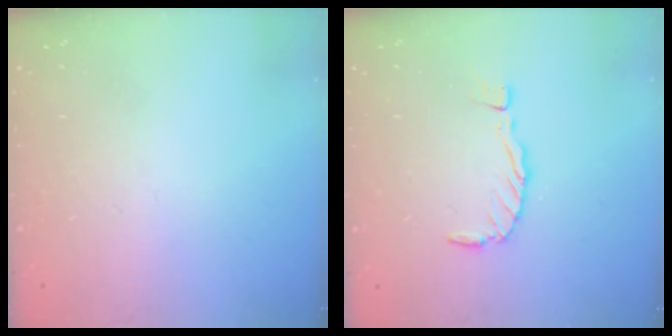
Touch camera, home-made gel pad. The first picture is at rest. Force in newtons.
{"total": 0.0}